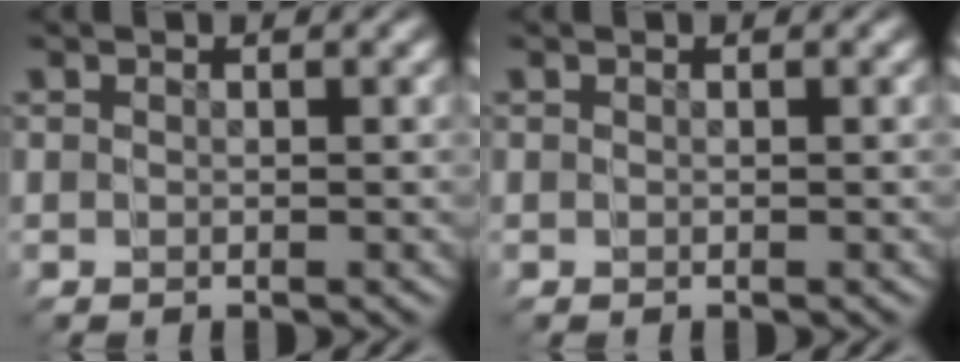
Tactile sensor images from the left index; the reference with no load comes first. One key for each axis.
{"total": 0.0}